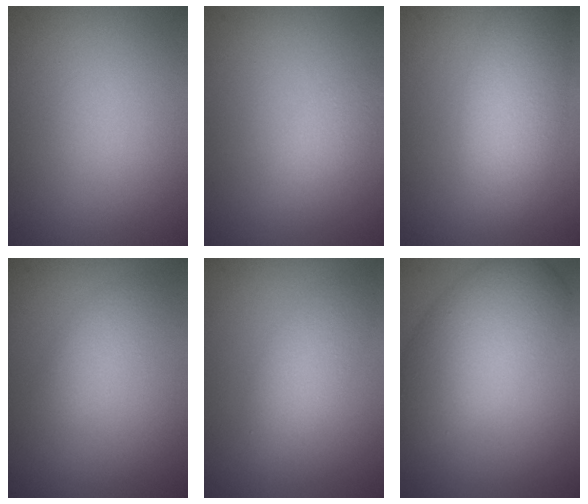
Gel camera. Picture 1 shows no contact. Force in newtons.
{"total": 1.8, "press": 1.8, "slide": 0.1}
{"total": 5.5, "press": 5.5, "slide": 0.3}
{"total": 2.1, "press": 2.1, "slide": 0.0}
{"total": 2.9, "press": 2.9, "slide": 0.1}
{"total": 7.3, "press": 7.3, "slide": 0.1}